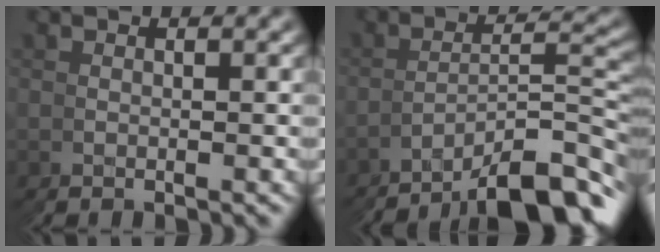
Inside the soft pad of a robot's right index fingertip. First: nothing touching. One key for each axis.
{"total": 7.1, "fx": -5.5, "fy": 1.1, "fz": 4.4, "tx": -0.041, "ty": 0.002, "tz": -0.081}